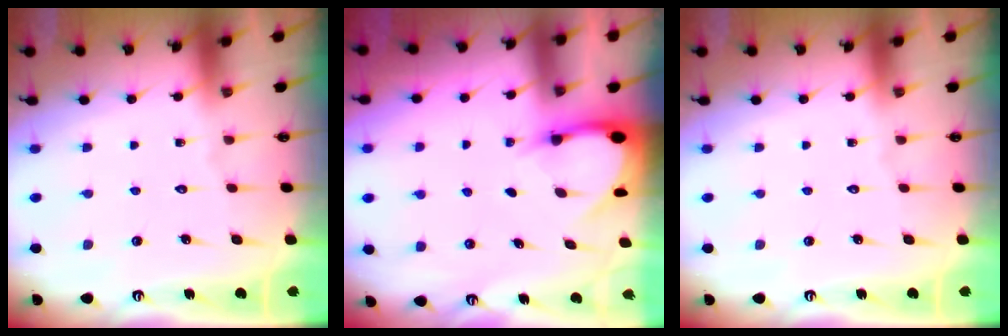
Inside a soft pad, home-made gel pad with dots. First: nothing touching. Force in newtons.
{"total": 3.6, "press": 3.5, "slide": 0.4}
{"total": 0.0}